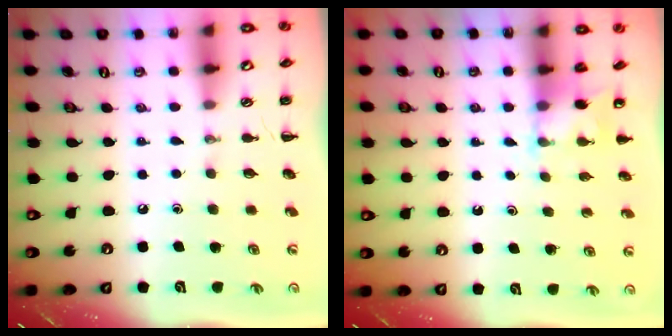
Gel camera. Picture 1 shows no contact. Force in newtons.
{"total": 4.8, "press": 4.7, "slide": 1.3}